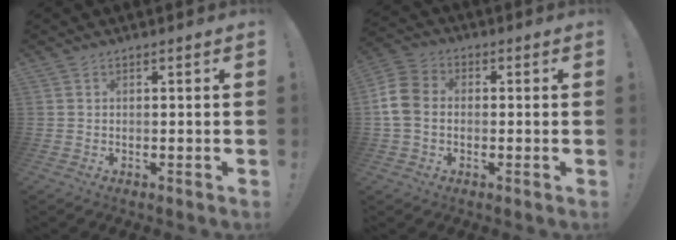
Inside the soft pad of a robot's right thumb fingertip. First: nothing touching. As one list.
[{"total": 9.4, "force": [-0.8, 7.3, 5.9], "torque": [-0.144, 0.016, -0.011]}]